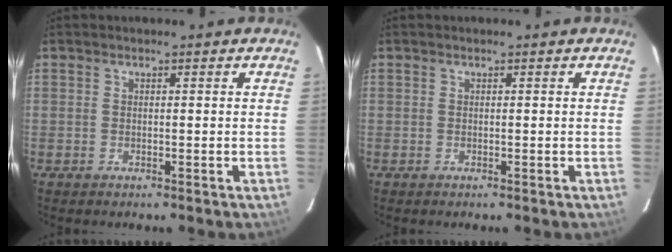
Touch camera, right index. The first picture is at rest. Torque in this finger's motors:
{"motor_torque": [-0.01, -0.01, 0.00, 0.01]}